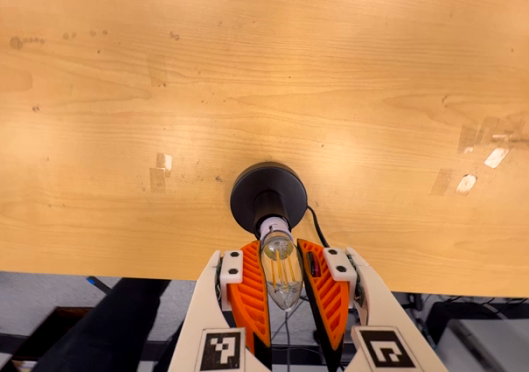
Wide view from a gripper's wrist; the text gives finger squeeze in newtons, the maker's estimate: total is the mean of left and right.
{"total": 14.4, "left": 14.1, "right": 14.6}